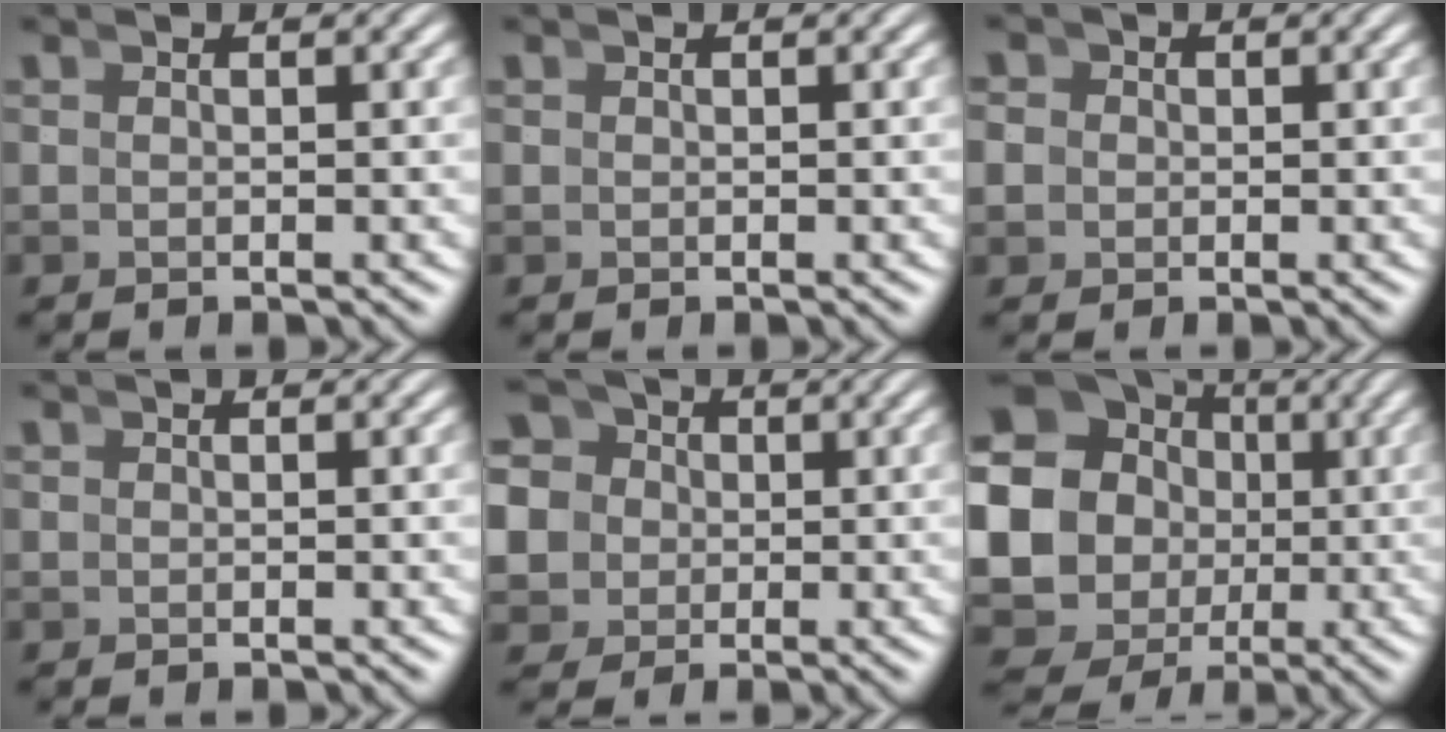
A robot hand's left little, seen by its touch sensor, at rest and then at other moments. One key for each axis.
{"total": 0.0}
{"total": 3.4, "fx": -0.1, "fy": 3.2, "fz": 1.0, "tx": -0.024, "ty": -0.002, "tz": -0.007}
{"total": 0.0}
{"total": 11.7, "fx": 0.9, "fy": 10.5, "fz": 5.0, "tx": -0.126, "ty": -0.023, "tz": 0.007}
{"total": 17.2, "fx": -0.1, "fy": 15.6, "fz": 7.2, "tx": -0.197, "ty": -0.053, "tz": -0.007}